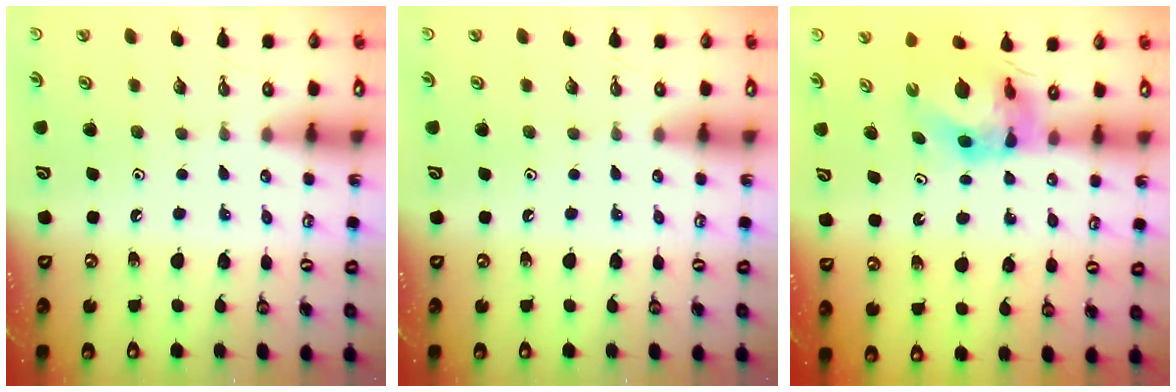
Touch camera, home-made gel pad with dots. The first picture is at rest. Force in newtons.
{"total": 0.0}
{"total": 6.8, "press": 6.8, "slide": 0.5}